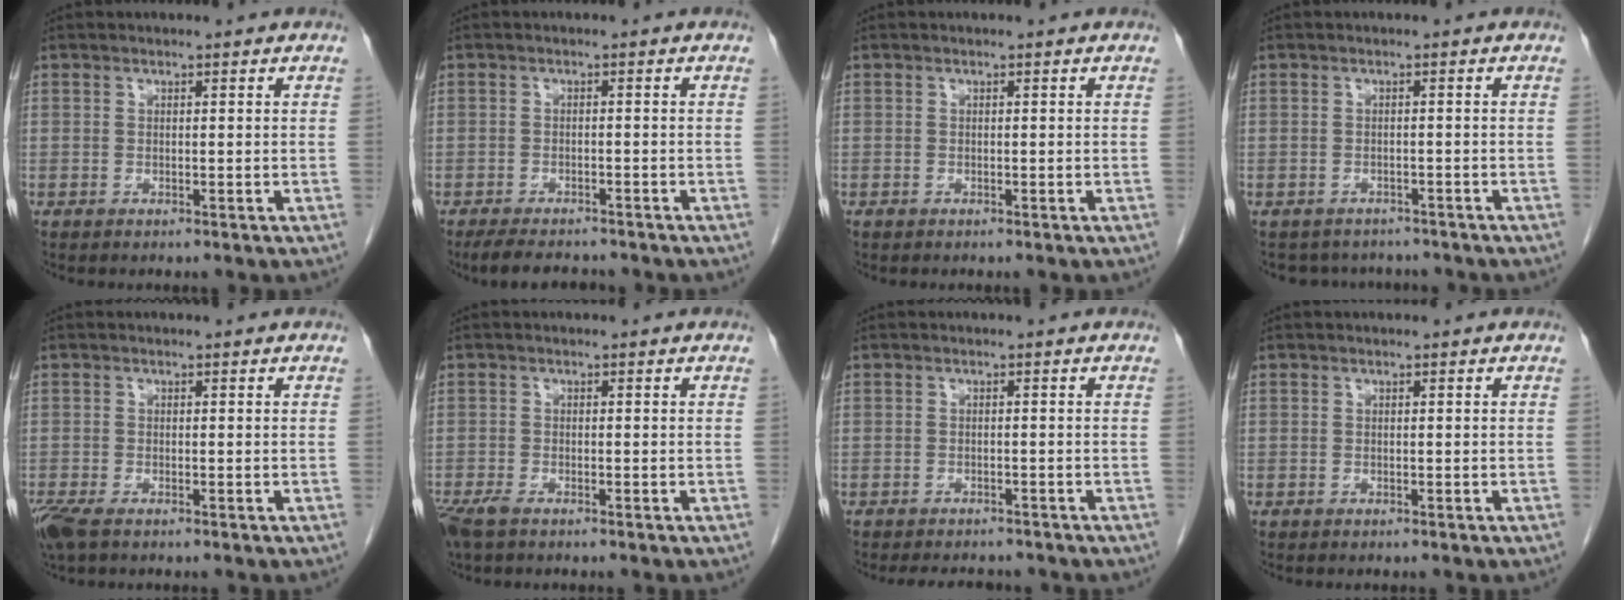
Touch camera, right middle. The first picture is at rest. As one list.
[{"total": 6.0, "force": [-5.3, 1.7, 2.2], "torque": [-0.037, -0.011, -0.081]}, {"total": 0.0}, {"total": 5.5, "force": [-5.0, 2.2, 0.2], "torque": [0.001, 0.008, -0.060]}, {"total": 4.2, "force": [-2.9, 1.4, 2.7], "torque": [-0.063, -0.014, -0.051]}, {"total": 3.9, "force": [-2.8, 1.2, 2.4], "torque": [-0.053, -0.011, -0.049]}, {"total": 5.9, "force": [-5.3, 1.8, 1.7], "torque": [-0.020, -0.003, -0.067]}, {"total": 0.0}]